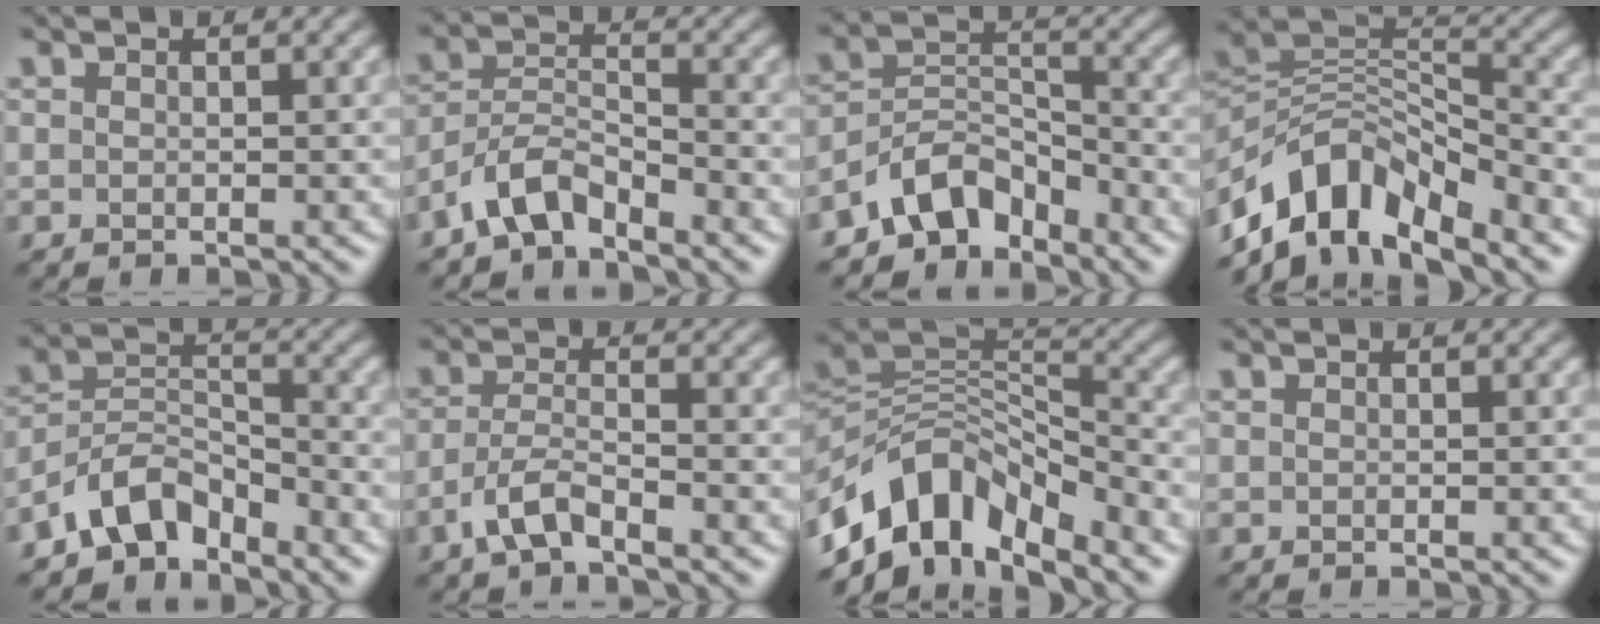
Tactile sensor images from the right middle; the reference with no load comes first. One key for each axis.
{"total": 4.3, "fx": -3.4, "fy": 1.6, "fz": 2.1, "tx": -0.038, "ty": 0.008, "tz": -0.075}
{"total": 5.9, "fx": -4.5, "fy": 3.0, "fz": 2.3, "tx": -0.028, "ty": 0.008, "tz": -0.094}
{"total": 9.8, "fx": -6.6, "fy": 4.5, "fz": 5.6, "tx": -0.090, "ty": 0.006, "tz": -0.135}
{"total": 5.4, "fx": -4.2, "fy": 2.6, "fz": 2.2, "tx": -0.030, "ty": 0.007, "tz": -0.090}
{"total": 3.2, "fx": -2.2, "fy": 0.9, "fz": 2.2, "tx": -0.052, "ty": 0.006, "tz": -0.050}
{"total": 10.1, "fx": -6.3, "fy": 5.2, "fz": 6.0, "tx": -0.097, "ty": 0.008, "tz": -0.128}
{"total": 0.0}